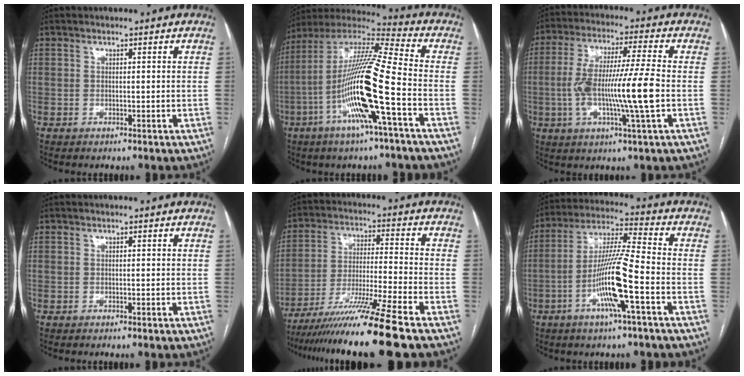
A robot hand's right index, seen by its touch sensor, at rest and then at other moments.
{"total": 18.8, "force": [-5.6, 0.0, 17.9], "torque": [-0.356, -0.006, -0.114]}
{"total": 13.4, "force": [-1.9, -0.1, 13.3], "torque": [-0.255, 0.000, -0.041]}
{"total": 0.0}
{"total": 14.6, "force": [-11.4, -3.1, 8.6], "torque": [-0.146, -0.035, -0.195]}
{"total": 12.4, "force": [-4.3, -0.4, 11.6], "torque": [-0.226, 0.000, -0.086]}